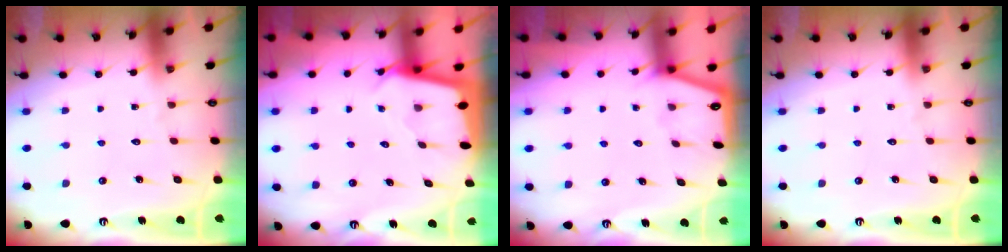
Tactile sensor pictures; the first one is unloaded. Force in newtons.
{"total": 2.3, "press": 2.3, "slide": 0.1}
{"total": 1.3, "press": 1.2, "slide": 0.2}
{"total": 0.0}